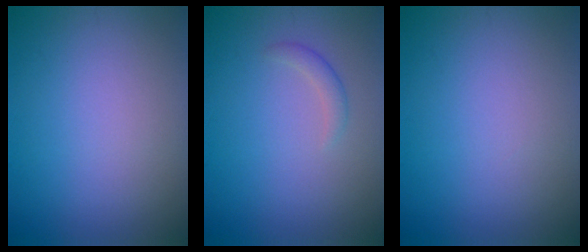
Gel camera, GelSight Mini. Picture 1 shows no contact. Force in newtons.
{"total": 1.1, "press": 1.1, "slide": 0.1}
{"total": 0.0}